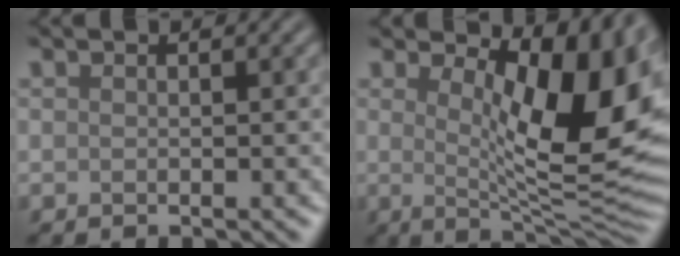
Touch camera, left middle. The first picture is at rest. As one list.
[{"total": 12.0, "force": [2.9, 4.2, 10.8], "torque": [-0.147, -0.008, 0.048]}]